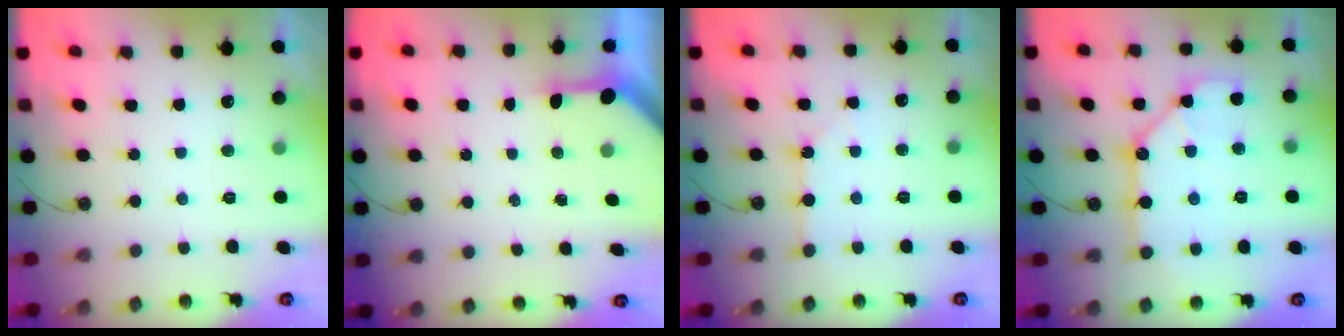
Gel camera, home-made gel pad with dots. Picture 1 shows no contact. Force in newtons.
{"total": 3.0, "press": 3.0, "slide": 0.2}
{"total": 1.4, "press": 1.4, "slide": 0.2}
{"total": 11.6, "press": 11.6, "slide": 0.8}